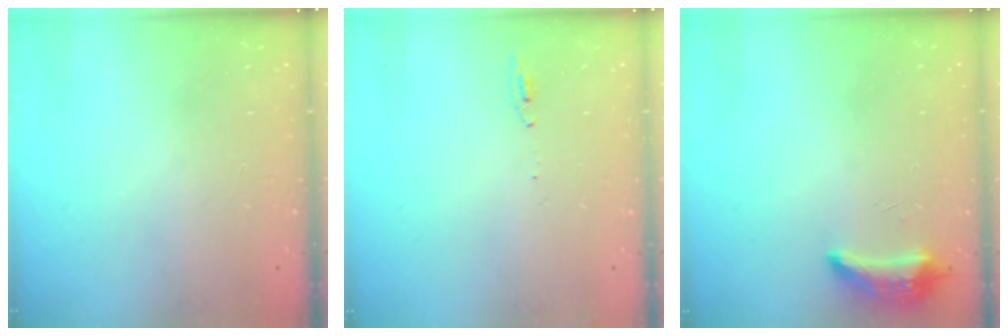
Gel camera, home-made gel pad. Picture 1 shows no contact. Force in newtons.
{"total": 4.8, "press": 4.6, "slide": 1.6}
{"total": 8.5, "press": 8.4, "slide": 1.6}